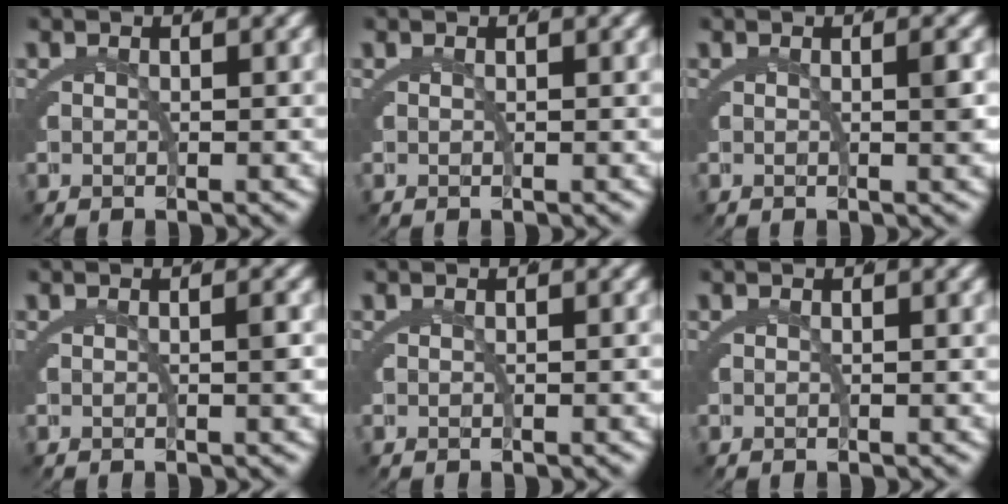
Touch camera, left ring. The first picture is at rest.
{"total": 0.0}
{"total": 1.3, "force": [-0.1, -0.3, 1.3], "torque": [-0.016, -0.004, 0.001]}
{"total": 0.9, "force": [-0.2, -0.3, 0.8], "torque": [-0.011, -0.002, -0.001]}
{"total": 0.0}
{"total": 0.0}